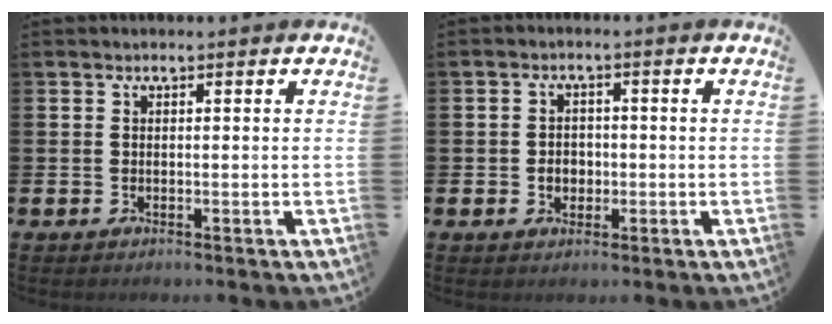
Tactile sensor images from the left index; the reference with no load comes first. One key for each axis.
{"total": 2.5, "fx": -0.6, "fy": 2.0, "fz": 1.3, "tx": -0.010, "ty": -0.002, "tz": -0.018}